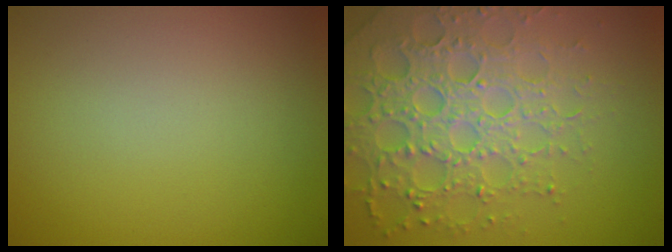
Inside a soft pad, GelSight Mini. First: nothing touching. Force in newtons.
{"total": 6.9, "press": 6.7, "slide": 1.6}